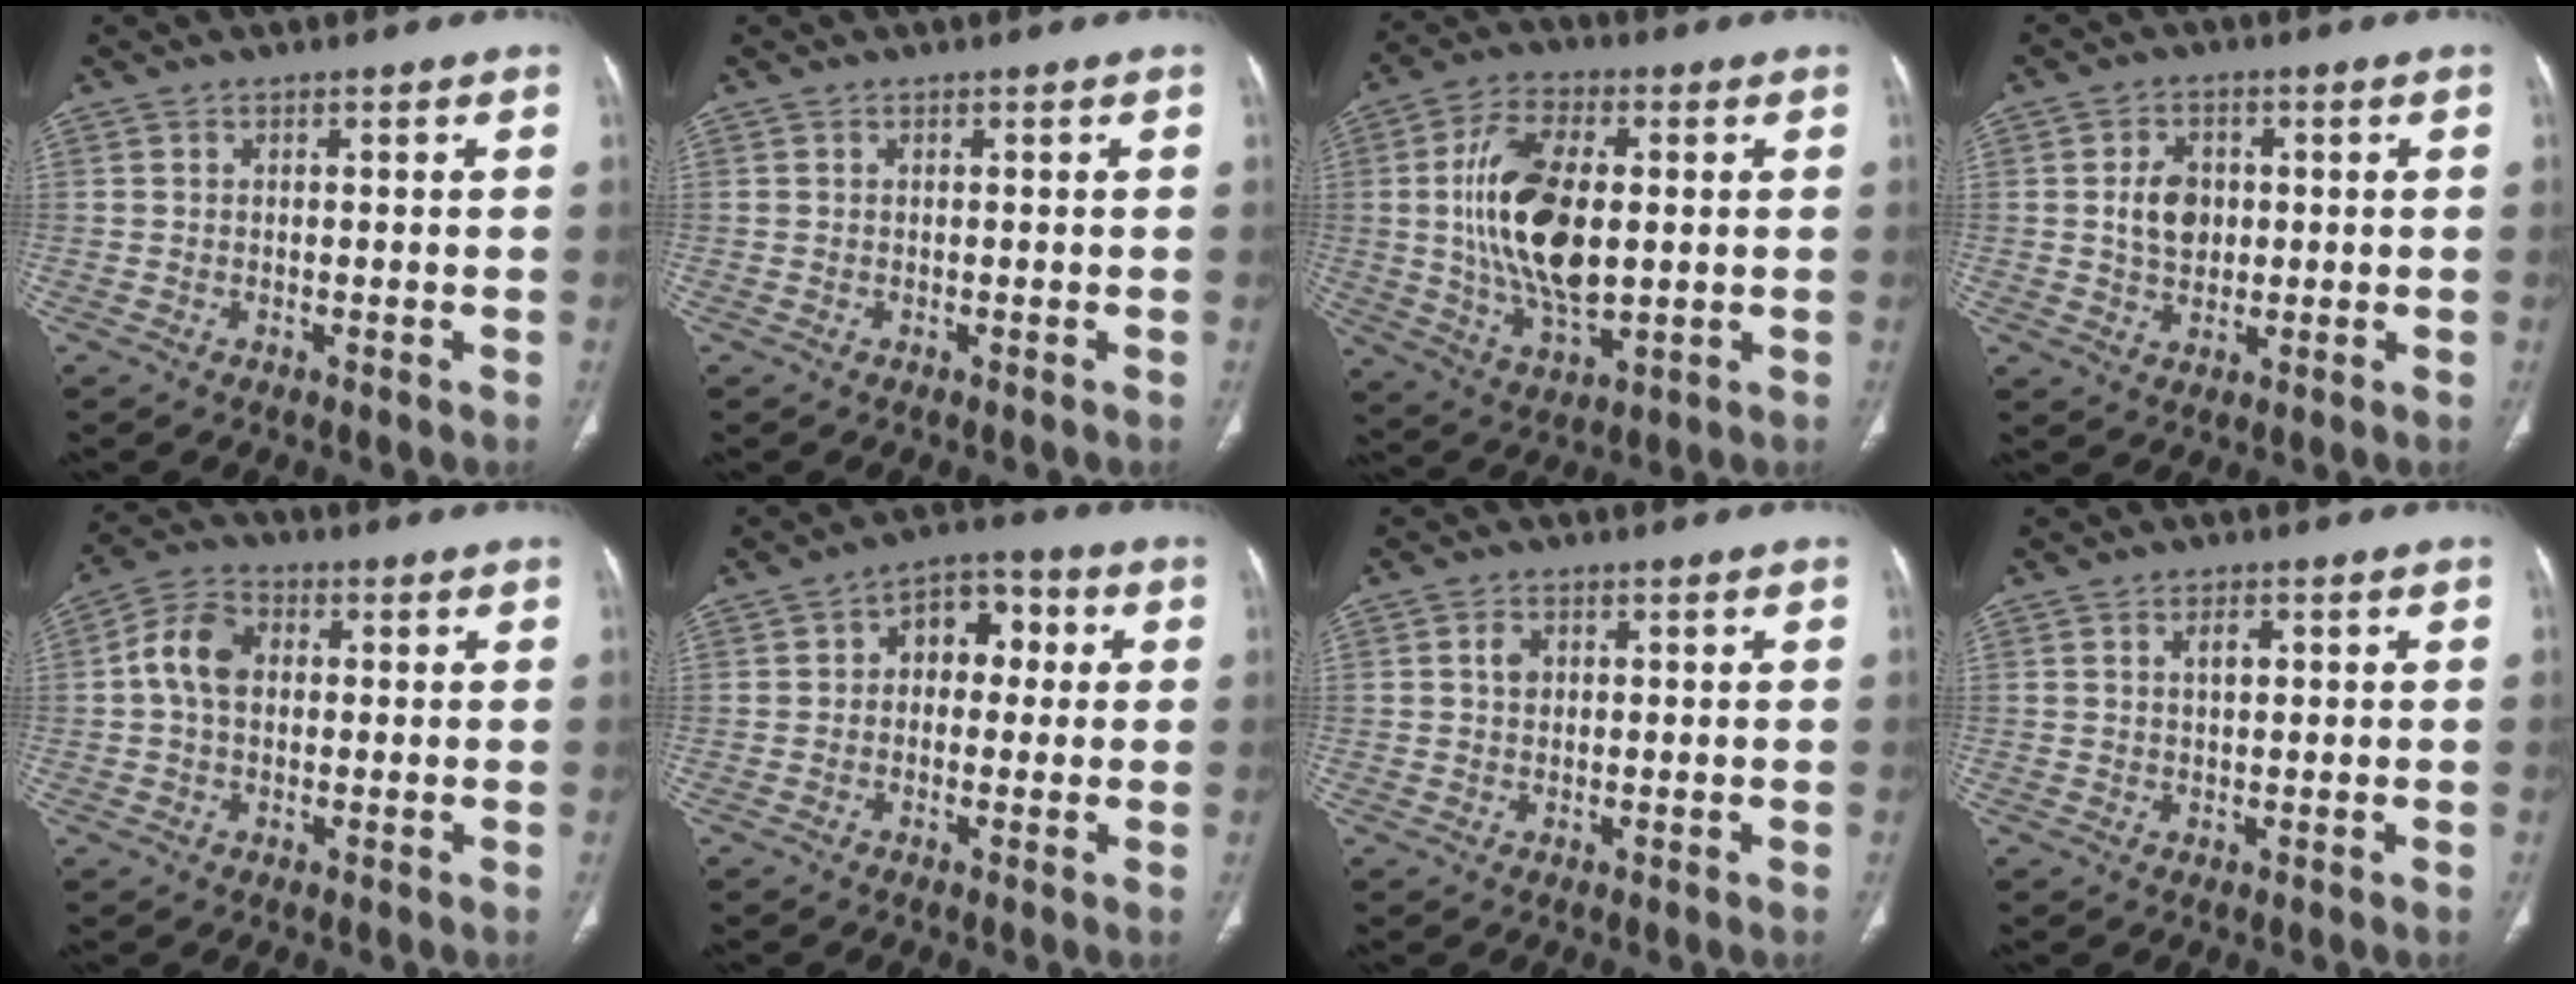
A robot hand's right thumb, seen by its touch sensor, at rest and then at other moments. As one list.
[{"total": 0.0}, {"total": 17.6, "force": [1.3, 9.0, 15.0], "torque": [-0.281, -0.008, 0.030]}, {"total": 6.3, "force": [0.7, 4.7, 4.1], "torque": [-0.055, -0.002, 0.013]}, {"total": 7.5, "force": [0.6, 5.3, 5.2], "torque": [-0.096, 0.020, 0.004]}, {"total": 8.0, "force": [1.2, 5.6, 5.6], "torque": [-0.041, 0.025, 0.009]}, {"total": 2.1, "force": [0.5, 1.5, 1.3], "torque": [-0.019, 0.002, 0.008]}, {"total": 2.3, "force": [0.8, 1.1, 1.8], "torque": [-0.030, -0.001, 0.015]}]